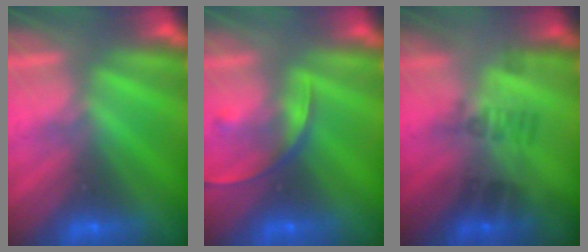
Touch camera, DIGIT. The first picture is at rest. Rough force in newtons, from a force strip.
{"total": 2.4}
{"total": 2.3}